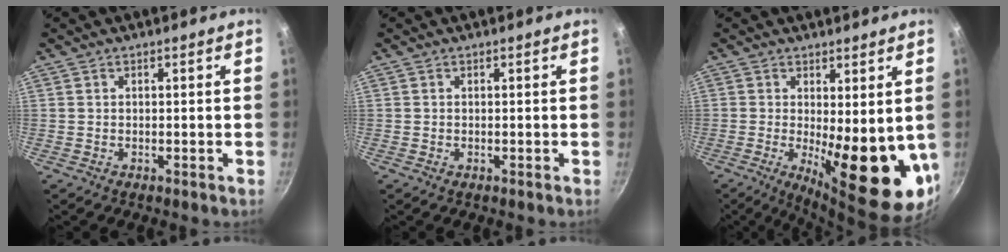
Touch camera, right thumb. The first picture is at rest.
{"total": 0.0}
{"total": 15.4, "force": [-0.9, 5.4, 14.4], "torque": [-0.171, -0.030, 0.002]}